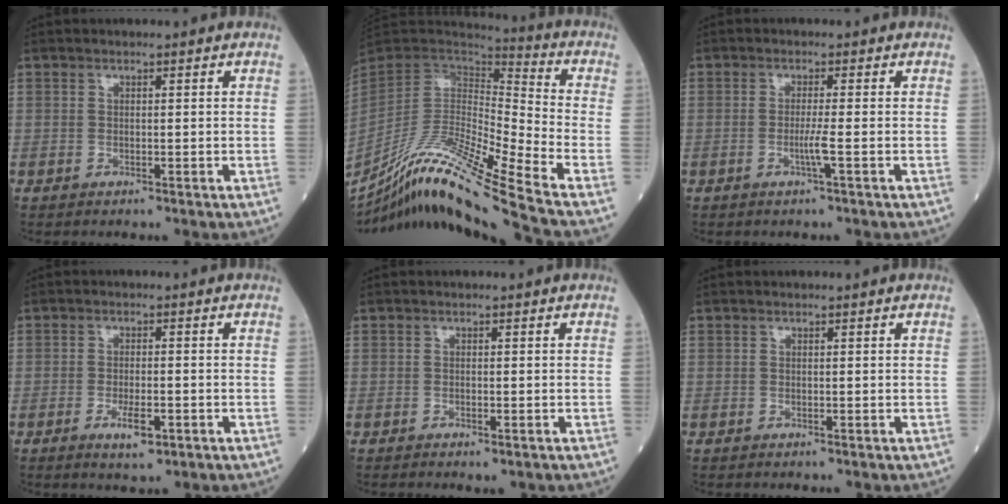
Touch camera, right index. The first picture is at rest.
{"total": 21.9, "force": [-17.4, -2.1, 13.1], "torque": [-0.256, -0.024, -0.321]}
{"total": 2.1, "force": [-0.7, -0.7, 1.9], "torque": [-0.038, -0.003, -0.016]}
{"total": 3.8, "force": [-1.8, 1.0, 3.2], "torque": [-0.058, -0.002, -0.027]}
{"total": 1.3, "force": [-0.8, 0.3, 0.9], "torque": [-0.015, -0.003, -0.008]}
{"total": 0.0}